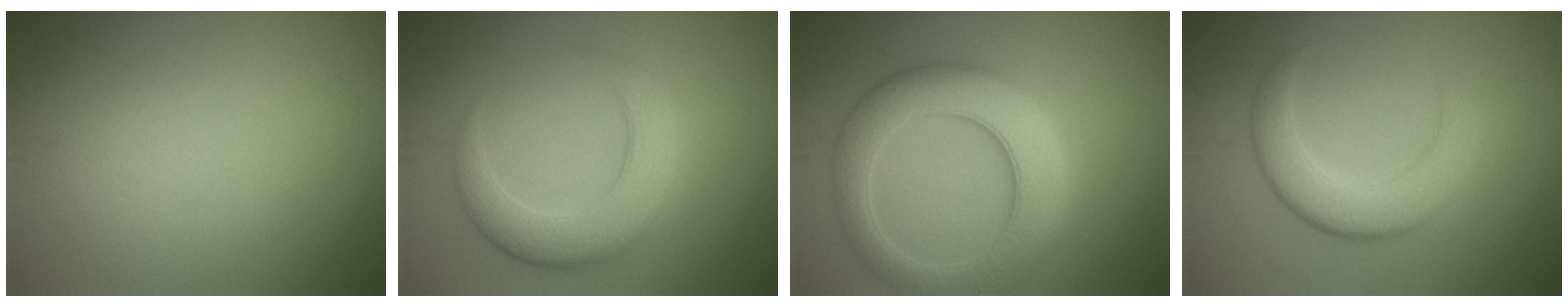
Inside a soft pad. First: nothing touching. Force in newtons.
{"total": 5.7, "press": 5.6, "slide": 0.2}
{"total": 8.0, "press": 8.0, "slide": 0.4}
{"total": 4.8, "press": 4.7, "slide": 0.4}